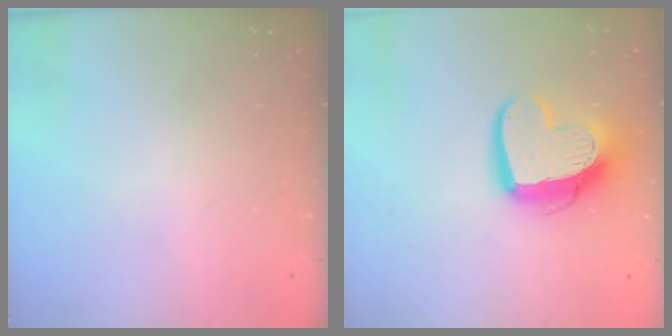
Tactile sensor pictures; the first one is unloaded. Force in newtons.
{"total": 14.9, "press": 14.8, "slide": 1.5}